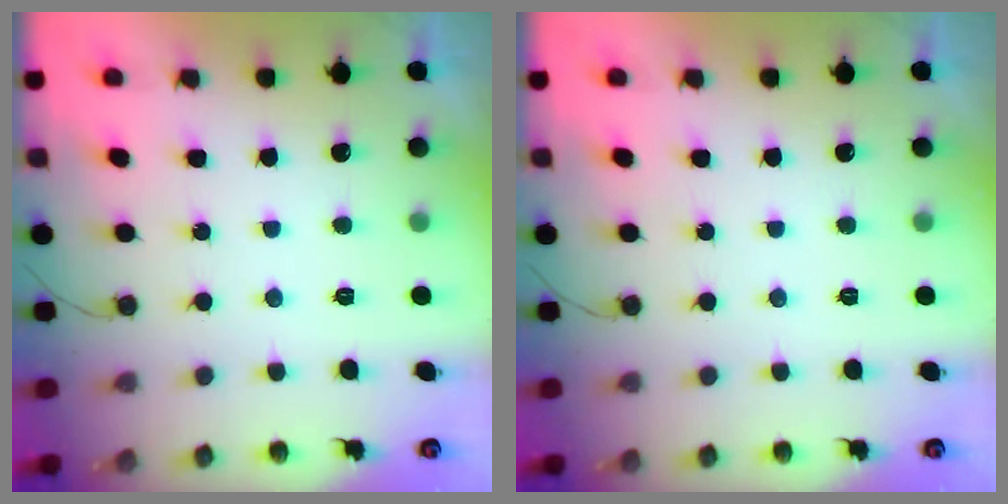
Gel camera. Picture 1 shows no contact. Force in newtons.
{"total": 0.0}